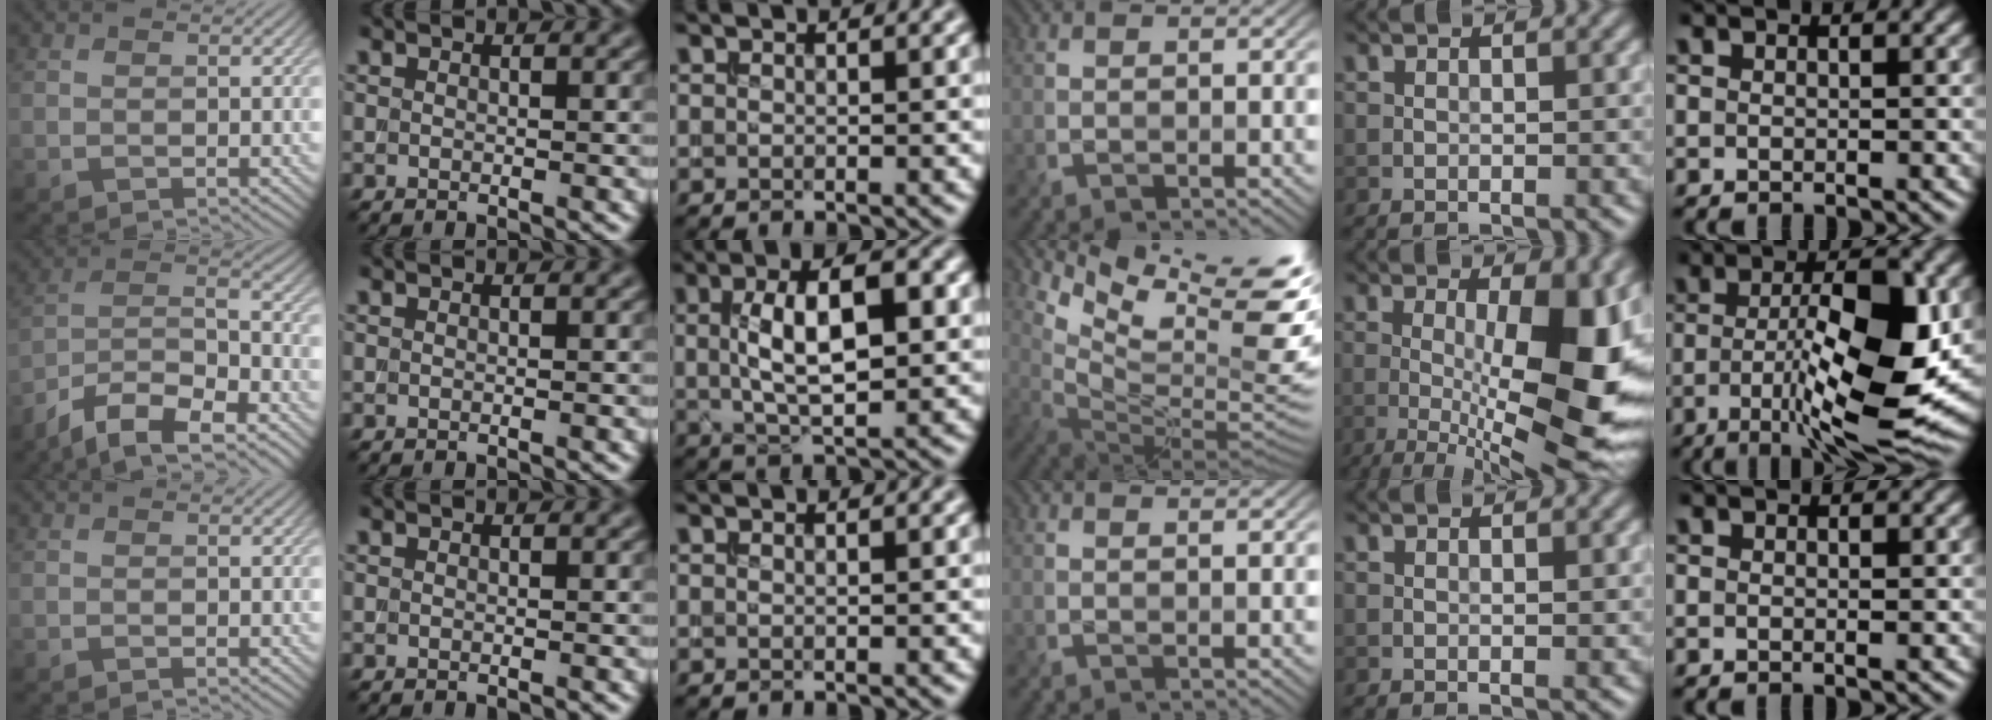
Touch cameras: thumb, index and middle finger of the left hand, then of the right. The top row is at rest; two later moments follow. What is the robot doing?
{"motion": "extract", "object": "backpack"}